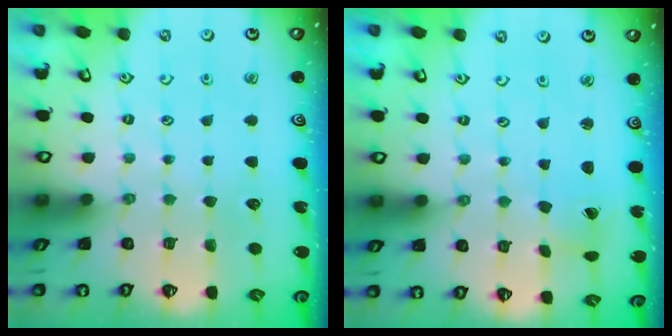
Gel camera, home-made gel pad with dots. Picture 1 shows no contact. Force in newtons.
{"total": 1.6, "press": 1.5, "slide": 0.3}